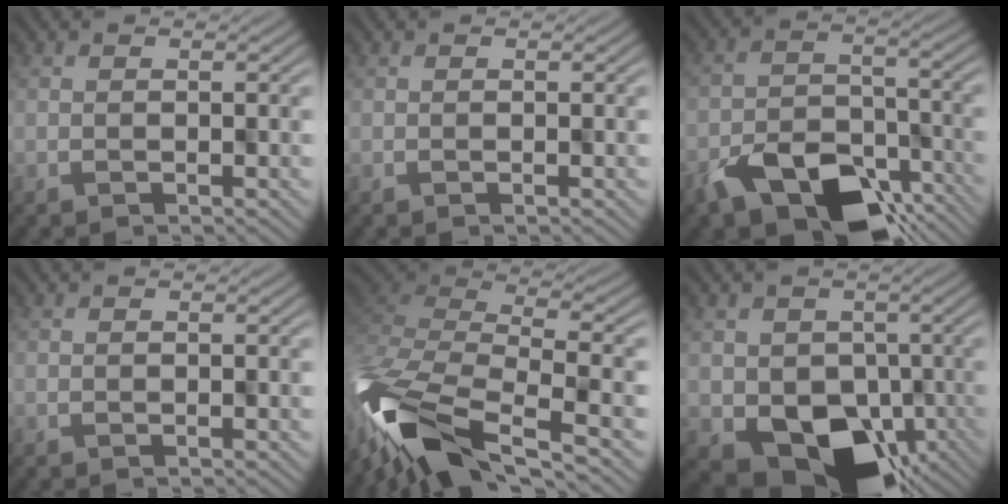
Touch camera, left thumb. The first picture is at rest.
{"total": 0.0}
{"total": 12.4, "force": [-7.4, 6.7, 7.4], "torque": [-0.147, -0.024, -0.125]}
{"total": 0.0}
{"total": 15.0, "force": [-7.8, 6.9, 10.8], "torque": [-0.290, -0.043, -0.124]}
{"total": 12.4, "force": [-4.2, 9.6, 6.6], "torque": [-0.104, -0.042, -0.053]}